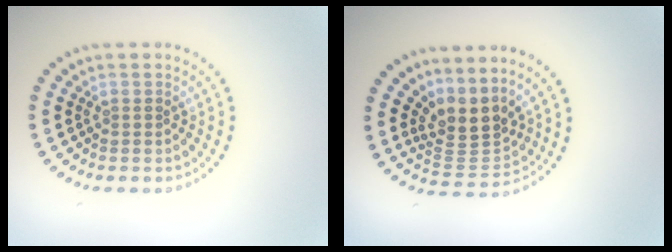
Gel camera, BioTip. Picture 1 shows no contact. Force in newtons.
{"total": 3.5, "press": 2.6, "slide": 2.4}